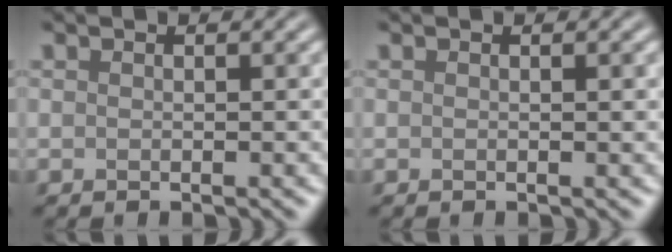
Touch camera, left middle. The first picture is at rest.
{"total": 0.5, "force": [0.1, 0.1, 0.5], "torque": [-0.005, 0.002, -0.001]}